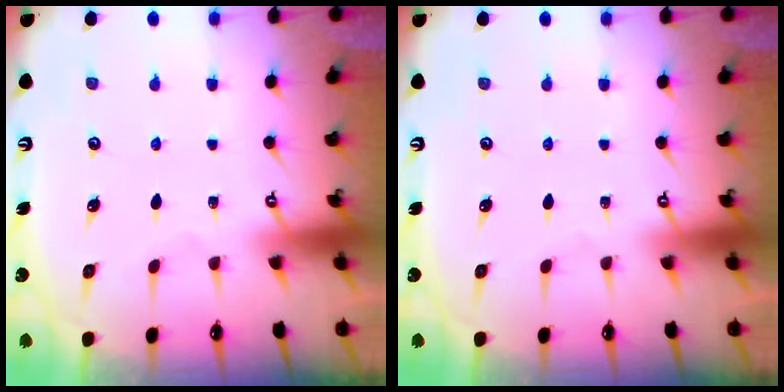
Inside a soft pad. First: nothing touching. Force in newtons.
{"total": 0.0}